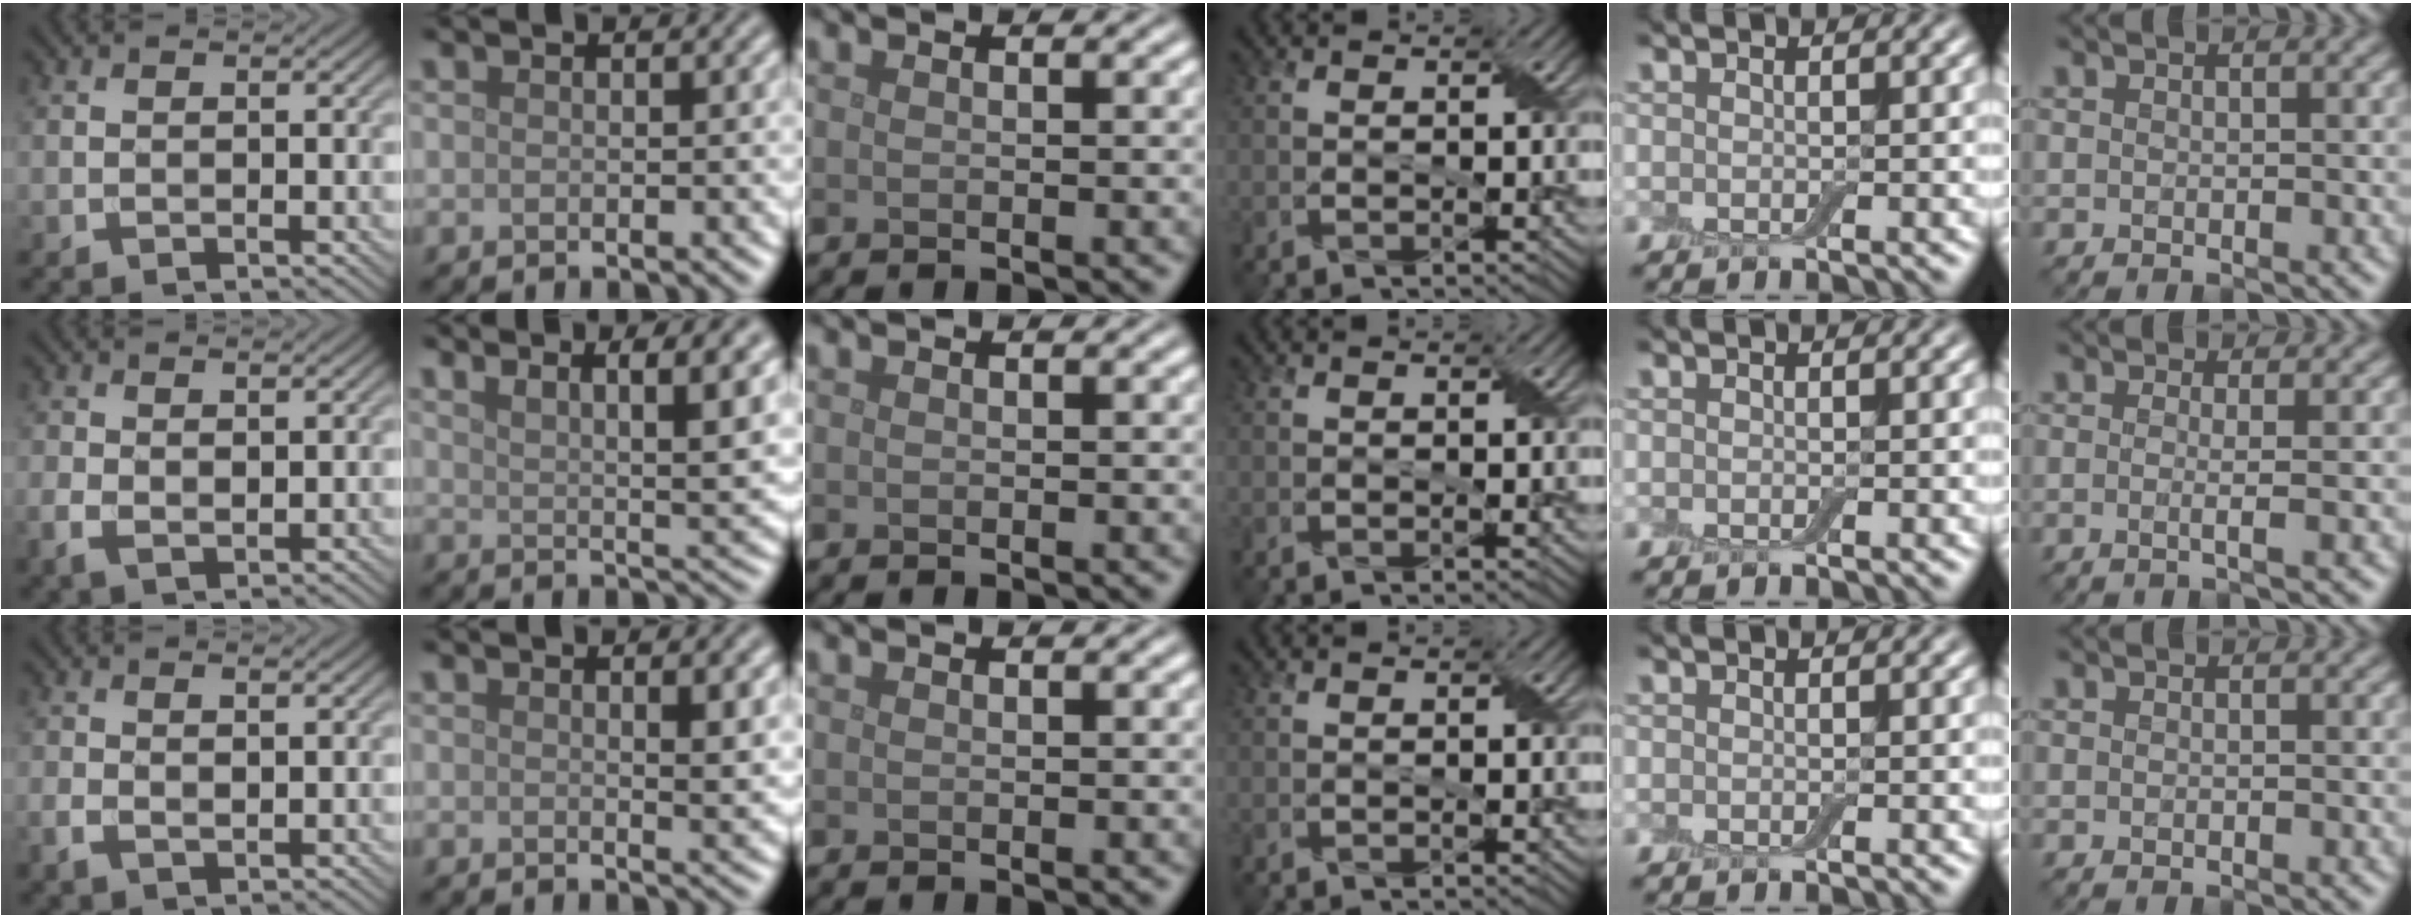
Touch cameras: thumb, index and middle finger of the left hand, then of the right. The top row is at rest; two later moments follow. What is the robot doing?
{"motion": "peel", "object": "bubble wrap"}